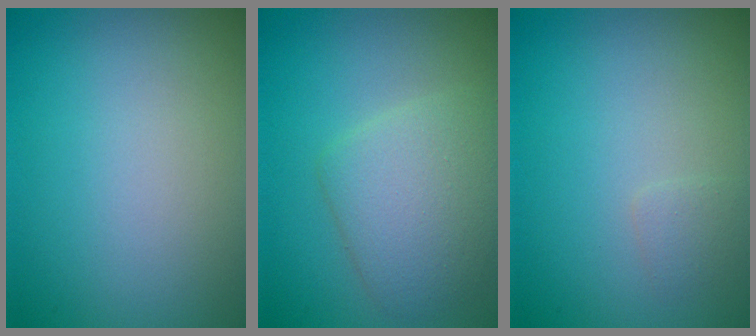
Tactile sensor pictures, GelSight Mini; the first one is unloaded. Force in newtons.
{"total": 4.5, "press": 4.5, "slide": 0.2}
{"total": 0.8, "press": 0.8, "slide": 0.1}